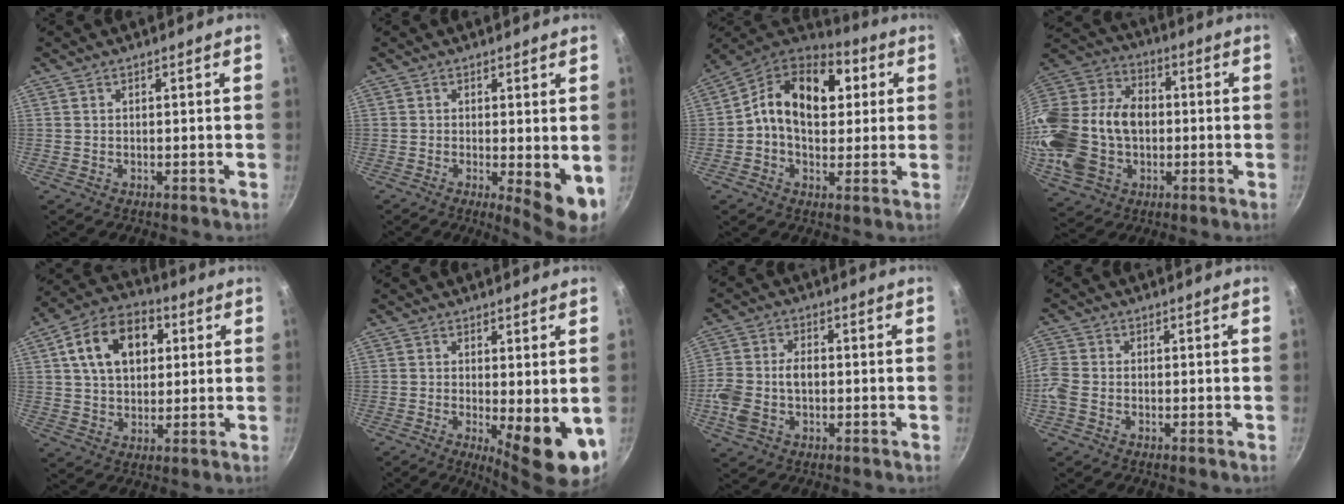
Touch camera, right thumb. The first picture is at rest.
{"total": 6.6, "force": [-0.5, 1.9, 6.3], "torque": [-0.081, -0.013, -0.003]}
{"total": 17.3, "force": [3.4, 12.0, 12.0], "torque": [-0.162, 0.016, 0.032]}
{"total": 24.4, "force": [-2.1, 18.0, 16.3], "torque": [-0.331, 0.046, -0.032]}
{"total": 14.5, "force": [4.1, 9.9, 9.8], "torque": [-0.139, 0.014, 0.057]}
{"total": 10.2, "force": [-1.7, 3.1, 9.6], "torque": [-0.113, -0.010, -0.013]}
{"total": 9.0, "force": [-1.7, 5.9, 6.6], "torque": [-0.132, 0.021, -0.041]}
{"total": 4.7, "force": [-2.1, 3.3, 2.5], "torque": [-0.065, 0.006, -0.059]}